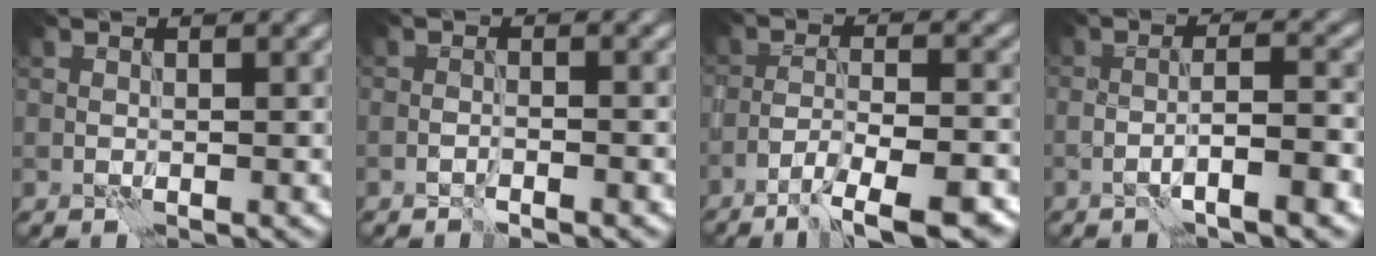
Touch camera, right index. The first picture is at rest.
{"total": 1.4, "force": [-1.1, 0.1, 0.8], "torque": [-0.013, 0.005, -0.024]}
{"total": 9.3, "force": [-6.7, 2.3, 6.0], "torque": [-0.091, -0.006, -0.098]}
{"total": 4.3, "force": [-2.0, 0.8, 3.7], "torque": [-0.059, 0.010, -0.037]}